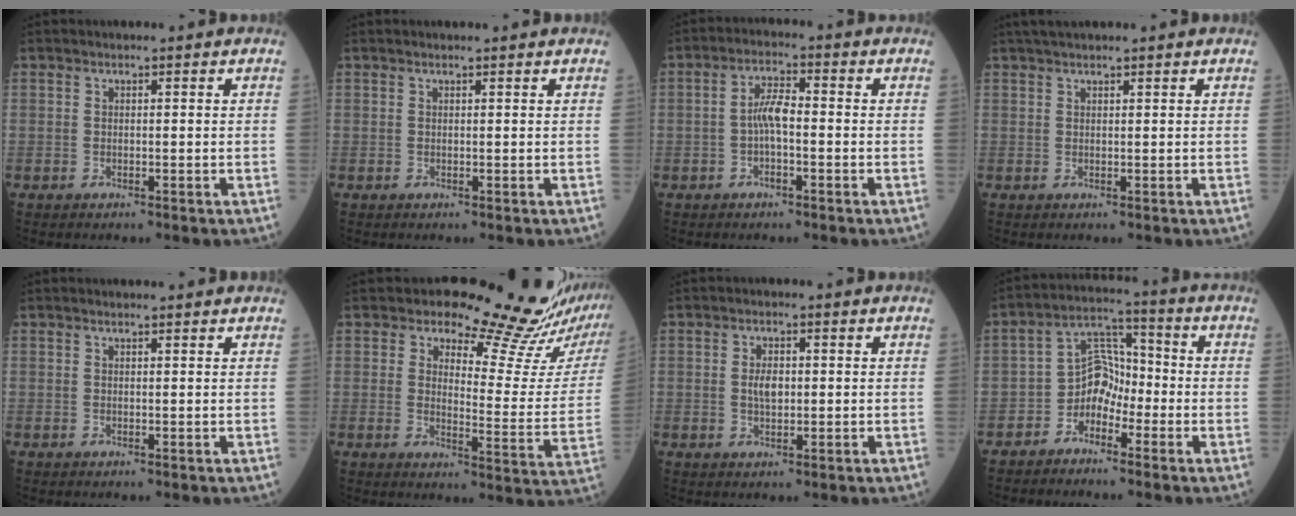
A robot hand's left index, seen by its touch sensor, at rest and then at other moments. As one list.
[{"total": 1.4, "force": [1.3, 0.0, 0.5], "torque": [-0.010, 0.010, 0.017]}, {"total": 4.4, "force": [-0.7, 1.2, 4.1], "torque": [-0.084, 0.010, -0.015]}, {"total": 4.4, "force": [3.8, 0.3, 2.3], "torque": [-0.033, 0.038, 0.064]}, {"total": 2.4, "force": [2.3, 0.1, 0.7], "torque": [-0.012, 0.013, 0.026]}, {"total": 15.5, "force": [14.6, 2.1, 4.8], "torque": [-0.053, -0.092, 0.158]}, {"total": 2.6, "force": [0.1, 1.3, 2.3], "torque": [-0.045, 0.002, 0.004]}, {"total": 5.6, "force": [-3.0, 3.8, 2.9], "torque": [-0.049, 0.017, -0.064]}]